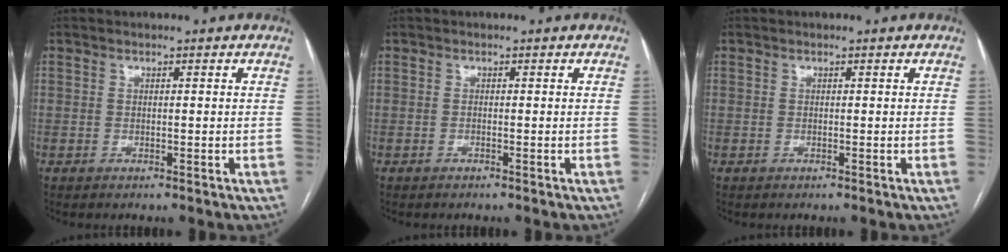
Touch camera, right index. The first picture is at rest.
{"total": 0.0}
{"total": 0.0}